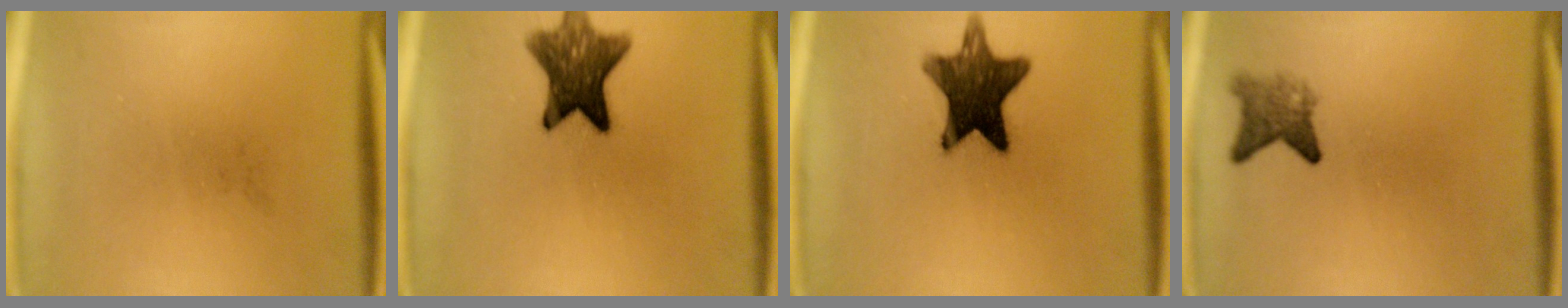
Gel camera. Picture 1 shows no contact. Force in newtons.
{"total": 10.0}
{"total": 13.3}
{"total": 3.2}